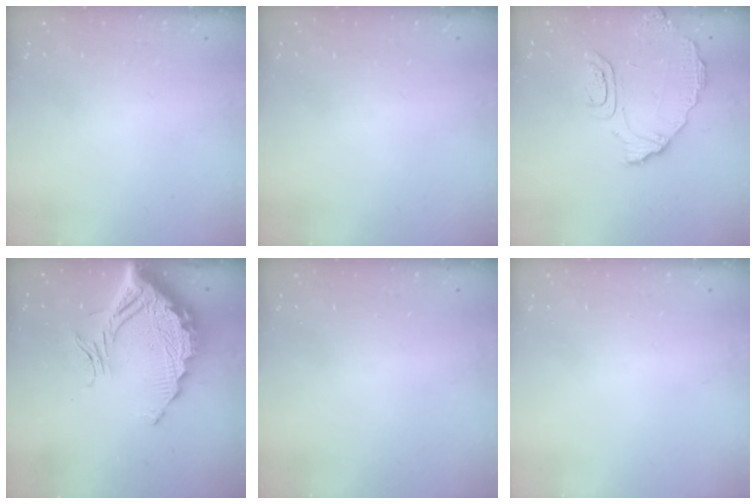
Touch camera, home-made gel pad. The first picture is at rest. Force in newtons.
{"total": 0.0}
{"total": 9.2, "press": 9.1, "slide": 1.0}
{"total": 19.1, "press": 19.0, "slide": 1.9}
{"total": 0.0}
{"total": 0.0}